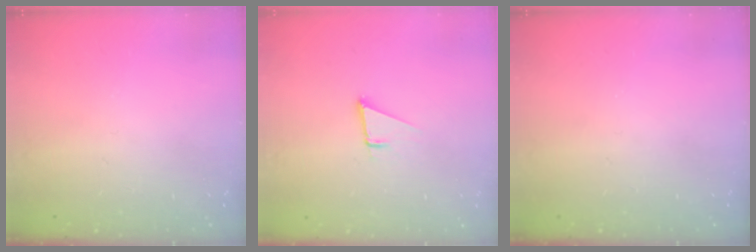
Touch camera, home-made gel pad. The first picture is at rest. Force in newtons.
{"total": 1.9, "press": 1.9, "slide": 0.0}
{"total": 0.0}